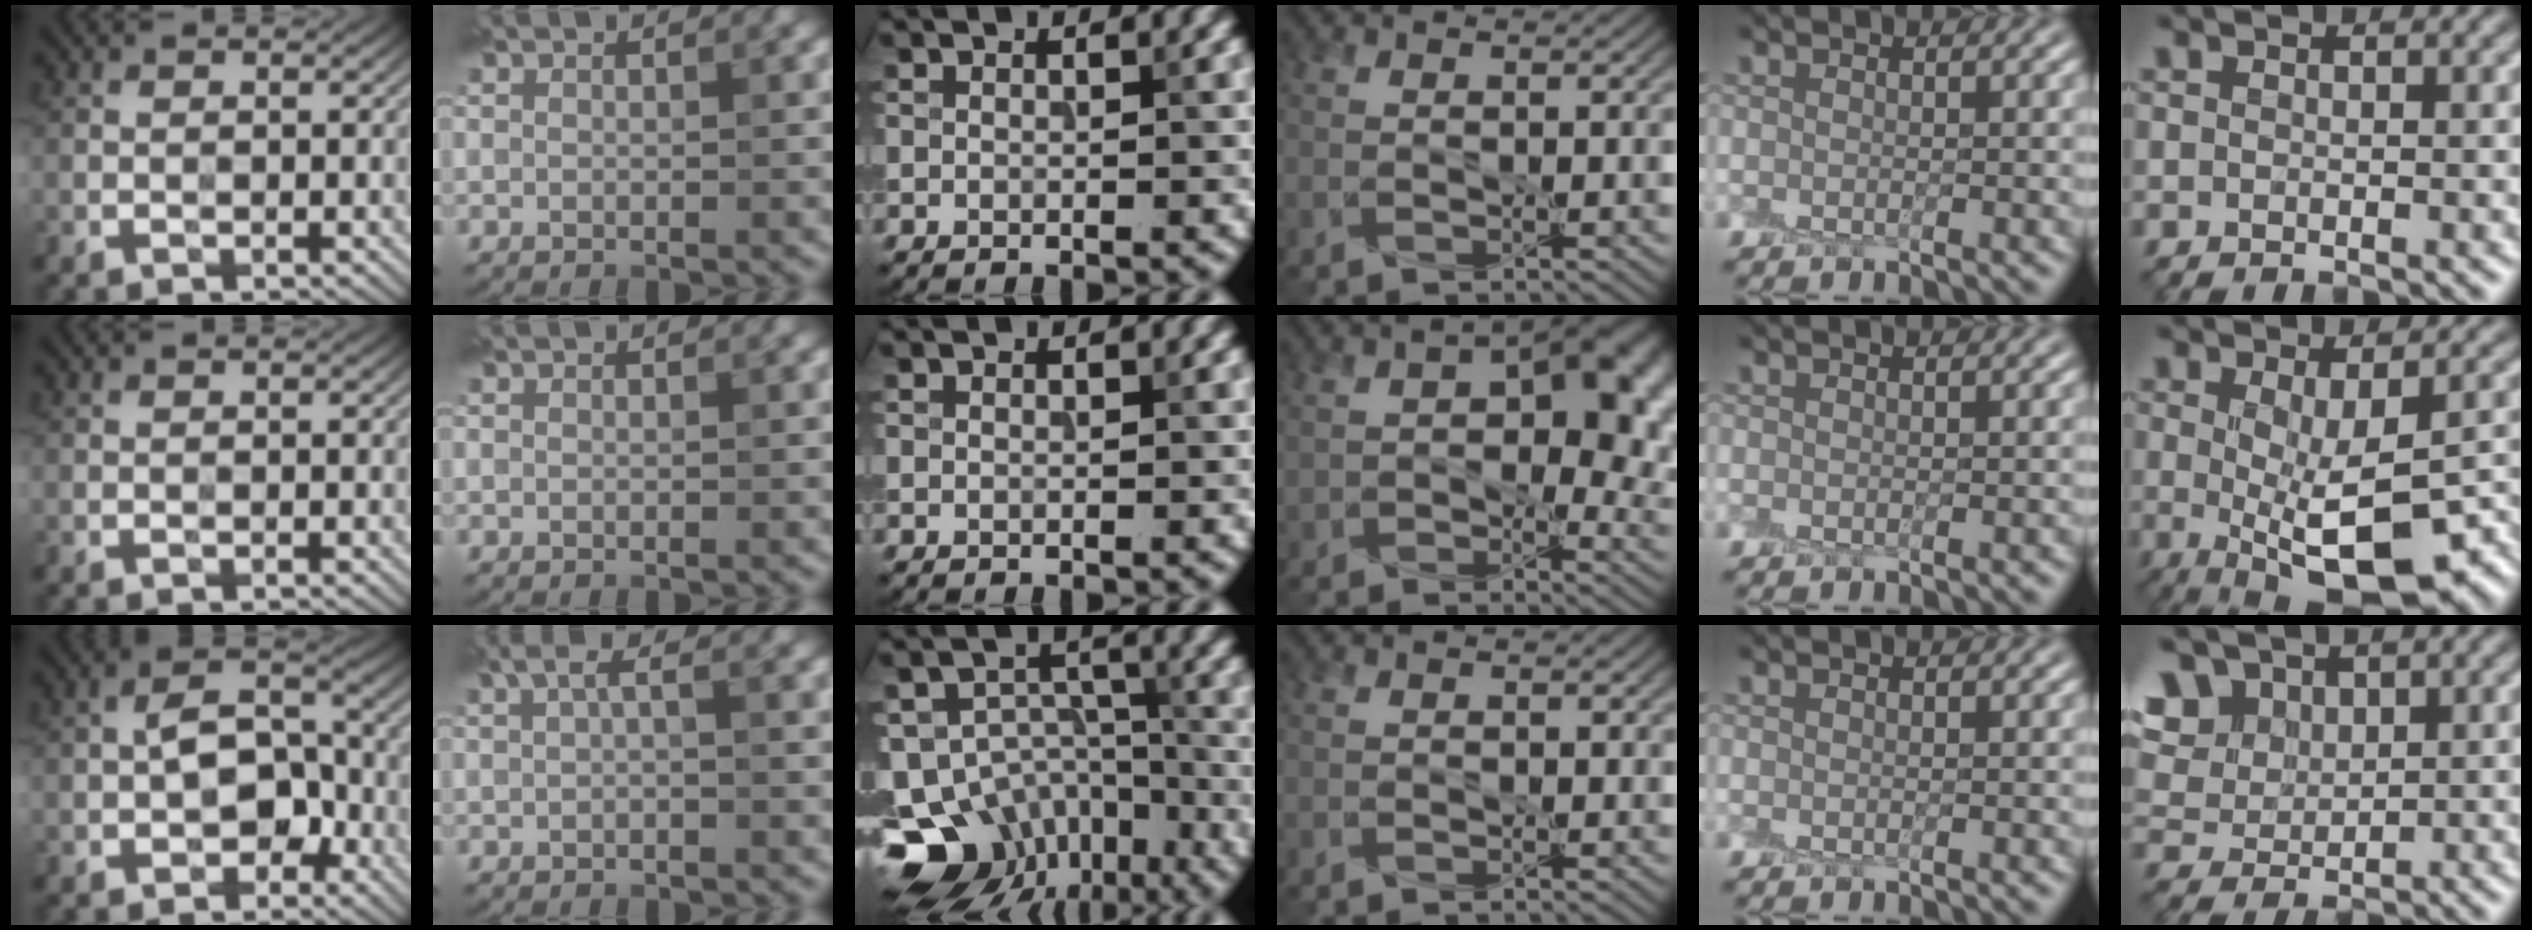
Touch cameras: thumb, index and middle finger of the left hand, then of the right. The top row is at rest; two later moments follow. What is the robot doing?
{"motion": "peel", "object": "cling film"}